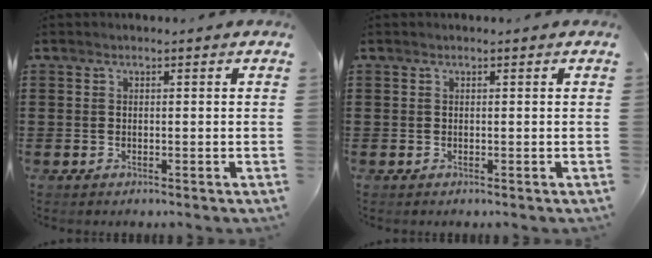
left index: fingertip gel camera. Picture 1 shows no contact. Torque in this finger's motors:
{"motor_torque": [0.01, 0.01, 0.00, 0.00]}